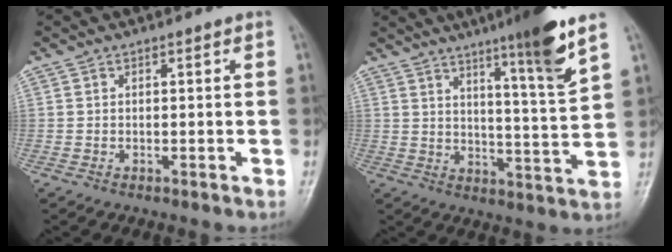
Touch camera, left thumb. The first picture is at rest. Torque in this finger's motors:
{"motor_torque": [2.01, 0.93, 0.98, -1.22, 0.07]}